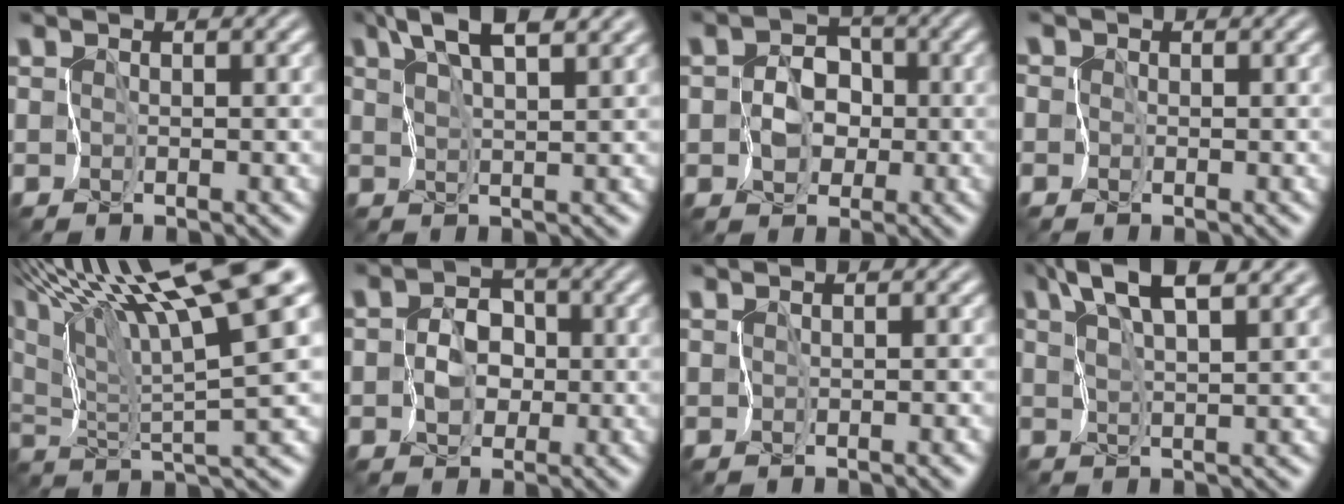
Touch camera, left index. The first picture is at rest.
{"total": 4.5, "force": [3.1, 0.7, 3.2], "torque": [-0.066, 0.009, 0.059]}
{"total": 3.3, "force": [-1.0, 2.8, 1.5], "torque": [-0.011, 0.001, -0.023]}
{"total": 0.8, "force": [0.0, 0.8, 0.0], "torque": [0.007, -0.001, -0.008]}
{"total": 15.8, "force": [8.9, 2.8, 12.7], "torque": [-0.216, 0.031, 0.152]}
{"total": 3.1, "force": [-0.8, 2.6, 1.5], "torque": [-0.015, -0.002, -0.017]}
{"total": 2.3, "force": [0.6, 1.1, 2.0], "torque": [-0.026, 0.013, 0.013]}
{"total": 5.5, "force": [3.8, 1.1, 3.9], "torque": [-0.081, 0.012, 0.070]}